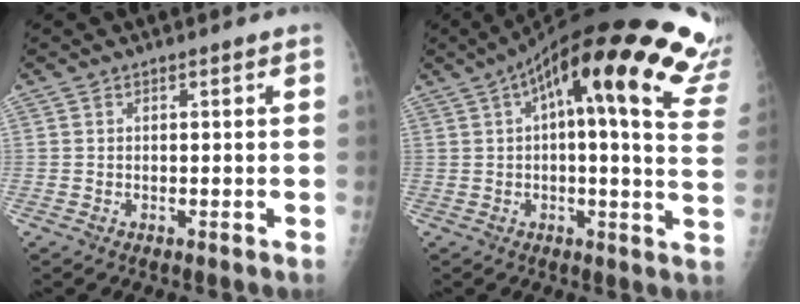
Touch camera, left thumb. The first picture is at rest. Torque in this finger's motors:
{"motor_torque": [0.07, 1.30, 1.92, -0.85, 0.17]}